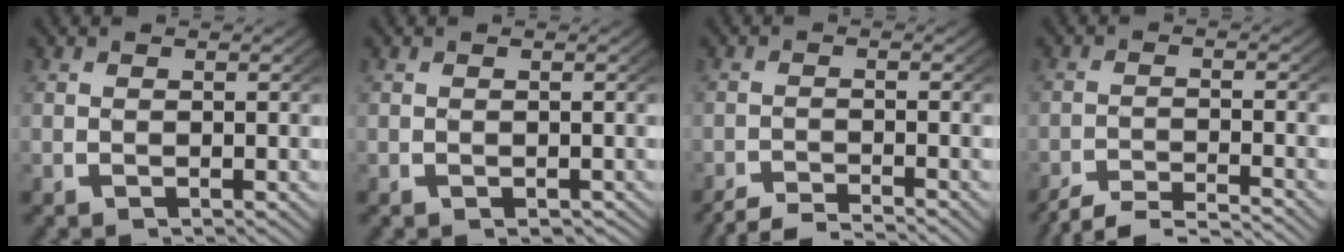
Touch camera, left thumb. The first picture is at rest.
{"total": 0.7, "force": [-0.5, 0.4, 0.3], "torque": [-0.004, -0.004, -0.004]}
{"total": 3.2, "force": [-3.0, 0.6, 0.9], "torque": [-0.015, -0.008, -0.055]}
{"total": 5.2, "force": [-4.7, 1.4, 1.8], "torque": [-0.030, -0.013, -0.078]}